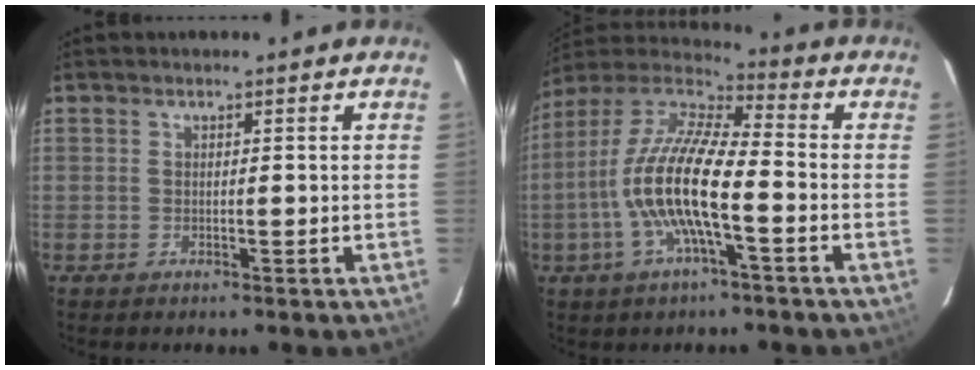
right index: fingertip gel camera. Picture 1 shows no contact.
{"total": 15.7, "force": [-4.0, 3.3, 14.8], "torque": [-0.284, -0.003, -0.084]}